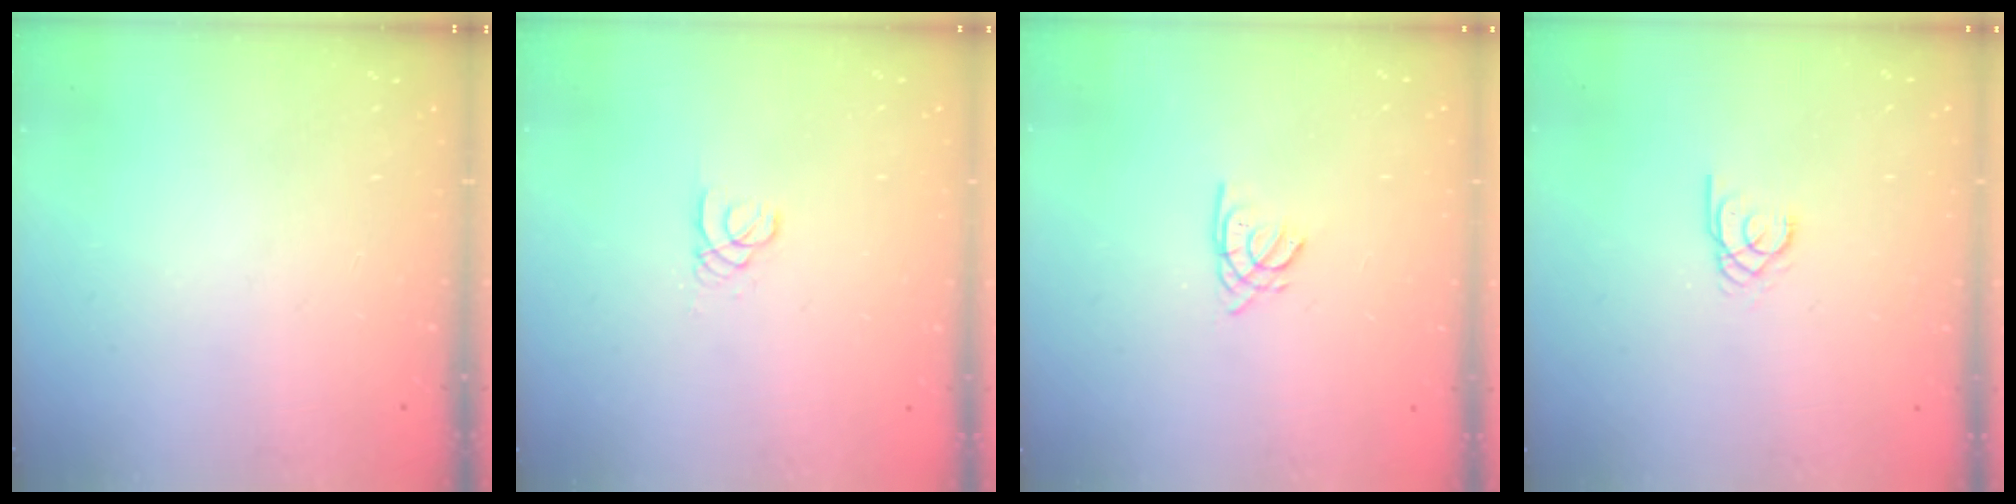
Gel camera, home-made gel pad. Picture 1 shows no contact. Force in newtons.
{"total": 1.8, "press": 1.8, "slide": 0.2}
{"total": 1.5, "press": 1.5, "slide": 0.1}
{"total": 1.9, "press": 1.9, "slide": 0.0}